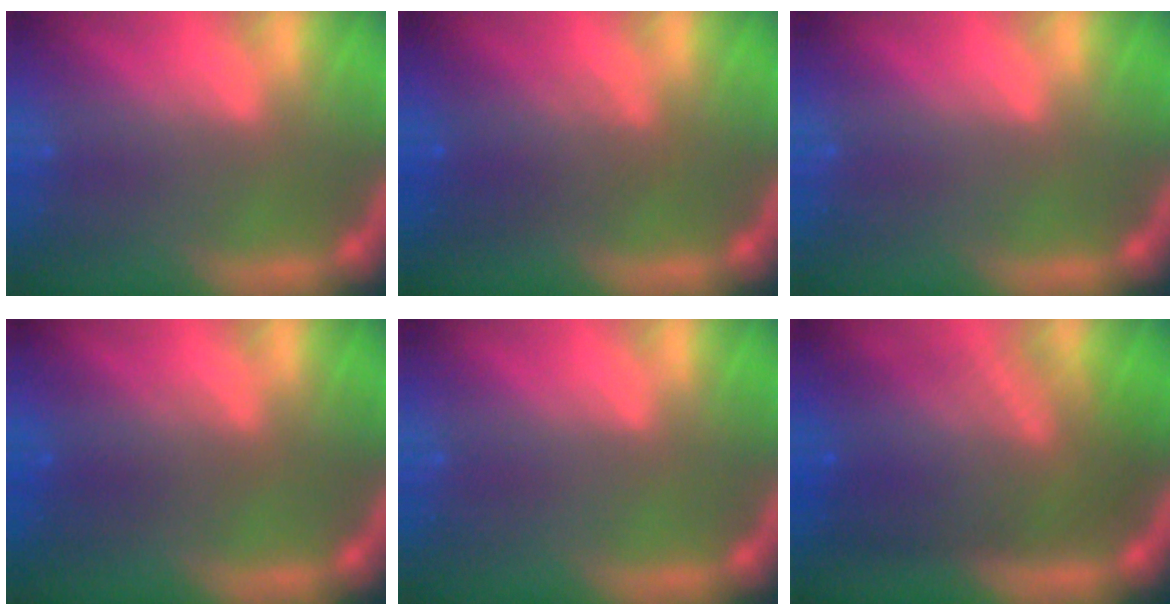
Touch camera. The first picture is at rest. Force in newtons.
{"total": 3.6}
{"total": 0.0}
{"total": 2.5}
{"total": 0.0}
{"total": 10.0}